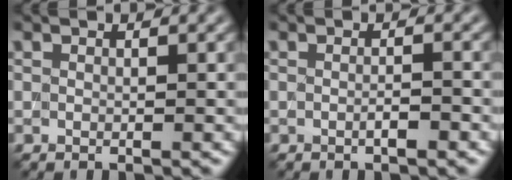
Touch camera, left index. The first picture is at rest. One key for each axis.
{"total": 1.2, "fx": -0.4, "fy": 0.3, "fz": 1.1, "tx": -0.017, "ty": 0.002, "tz": -0.010}